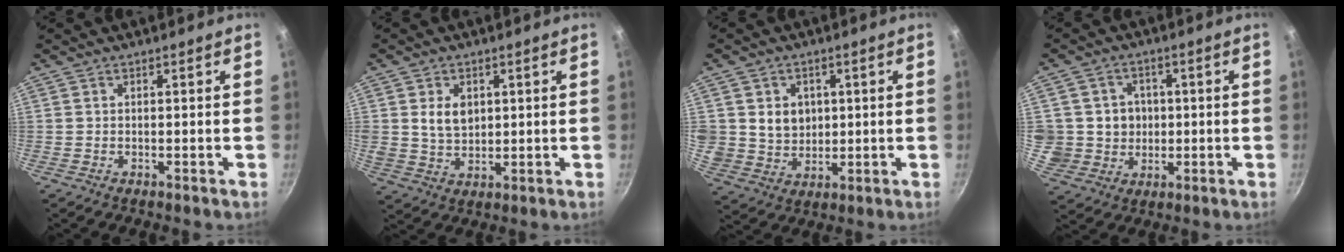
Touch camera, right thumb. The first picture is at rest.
{"total": 6.3, "force": [1.6, 4.6, 3.9], "torque": [-0.052, -0.015, 0.033]}
{"total": 8.4, "force": [1.7, 7.4, 3.6], "torque": [-0.040, -0.011, 0.038]}
{"total": 8.7, "force": [0.6, 8.4, 2.1], "torque": [-0.005, 0.005, 0.019]}